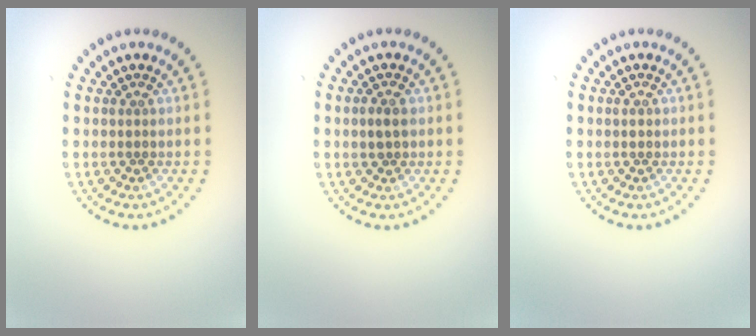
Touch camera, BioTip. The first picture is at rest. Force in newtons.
{"total": 1.5, "press": 1.5, "slide": 0.1}
{"total": 0.7, "press": 0.7, "slide": 0.1}